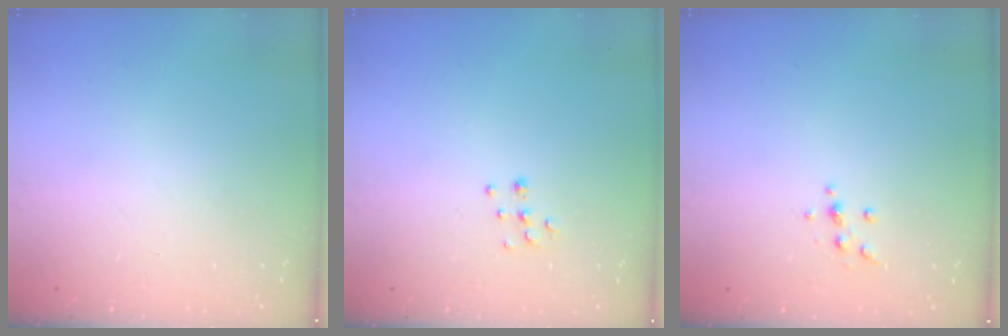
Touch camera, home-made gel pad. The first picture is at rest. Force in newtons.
{"total": 5.8, "press": 5.8, "slide": 0.4}
{"total": 3.5, "press": 3.3, "slide": 1.0}